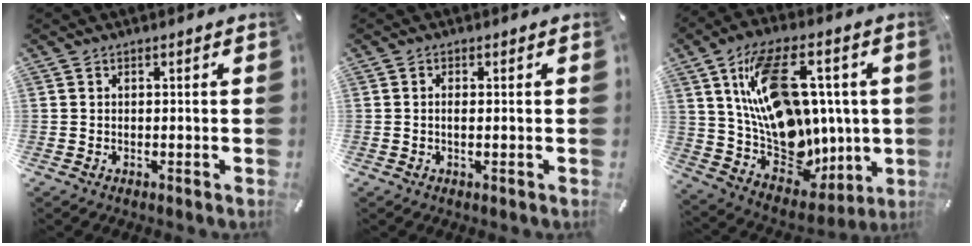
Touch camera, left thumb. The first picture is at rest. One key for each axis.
{"total": 1.2, "fx": -0.1, "fy": 0.4, "fz": 1.1, "tx": -0.022, "ty": 0.000, "tz": -0.002}
{"total": 22.5, "fx": 6.5, "fy": 14.5, "fz": 15.9, "tx": -0.282, "ty": -0.037, "tz": 0.119}